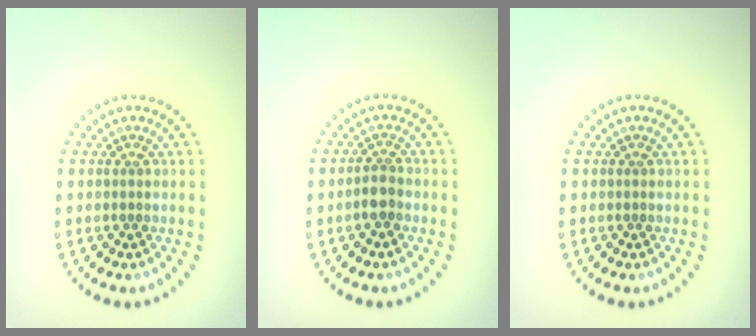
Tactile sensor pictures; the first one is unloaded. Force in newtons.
{"total": 1.7, "press": 1.5, "slide": 0.8}
{"total": 0.0}